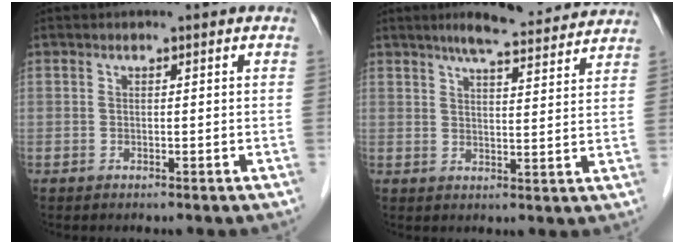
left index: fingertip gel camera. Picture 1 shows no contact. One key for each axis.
{"total": 11.6, "fx": 10.3, "fy": 1.2, "fz": 5.3, "tx": -0.073, "ty": 0.013, "tz": 0.129}